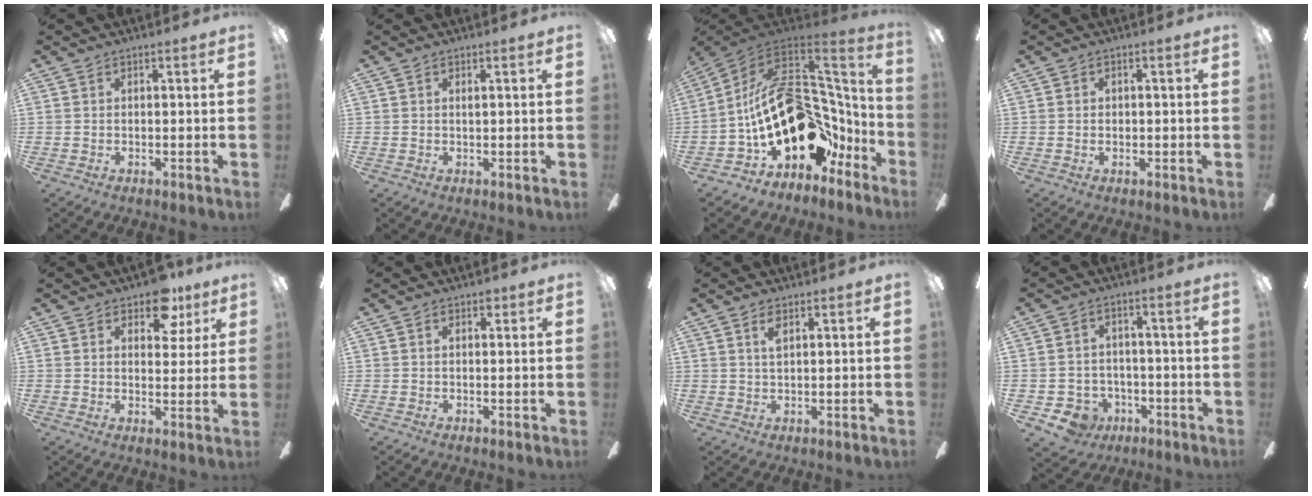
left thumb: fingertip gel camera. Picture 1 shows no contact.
{"total": 0.7, "force": [0.3, 0.1, 0.6], "torque": [-0.005, 0.000, 0.003]}
{"total": 28.4, "force": [-0.3, 17.9, 22.1], "torque": [-0.406, -0.014, 0.029]}
{"total": 1.4, "force": [-0.2, 0.9, 1.0], "torque": [-0.018, 0.004, -0.004]}
{"total": 9.4, "force": [6.0, 5.1, 5.1], "torque": [-0.050, -0.023, 0.101]}
{"total": 1.4, "force": [0.6, 0.8, 1.0], "torque": [-0.013, 0.001, 0.009]}
{"total": 3.0, "force": [1.7, 1.3, 2.2], "torque": [-0.040, 0.001, 0.027]}
{"total": 6.7, "force": [-3.6, 5.3, 1.9], "torque": [-0.059, 0.022, -0.068]}